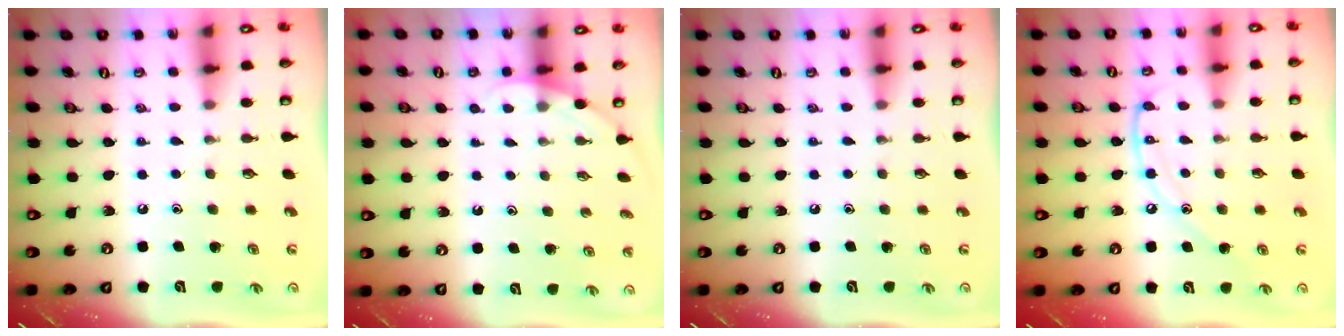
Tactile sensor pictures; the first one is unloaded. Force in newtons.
{"total": 2.5, "press": 2.5, "slide": 0.2}
{"total": 0.0}
{"total": 11.2, "press": 11.2, "slide": 1.2}